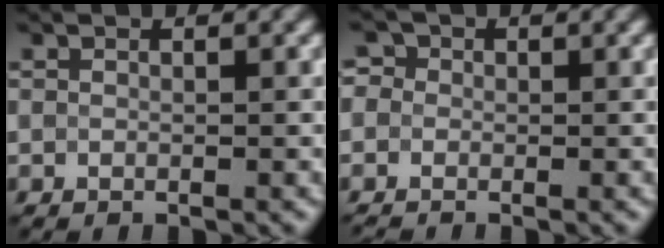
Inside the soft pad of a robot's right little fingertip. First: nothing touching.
{"total": 3.2, "force": [0.0, 2.9, 1.3], "torque": [-0.022, 0.022, -0.032]}